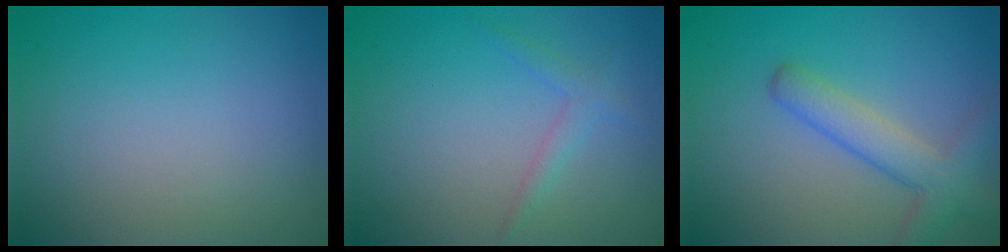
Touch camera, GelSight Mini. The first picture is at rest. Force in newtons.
{"total": 1.4, "press": 1.4, "slide": 0.1}
{"total": 4.2, "press": 4.2, "slide": 0.2}